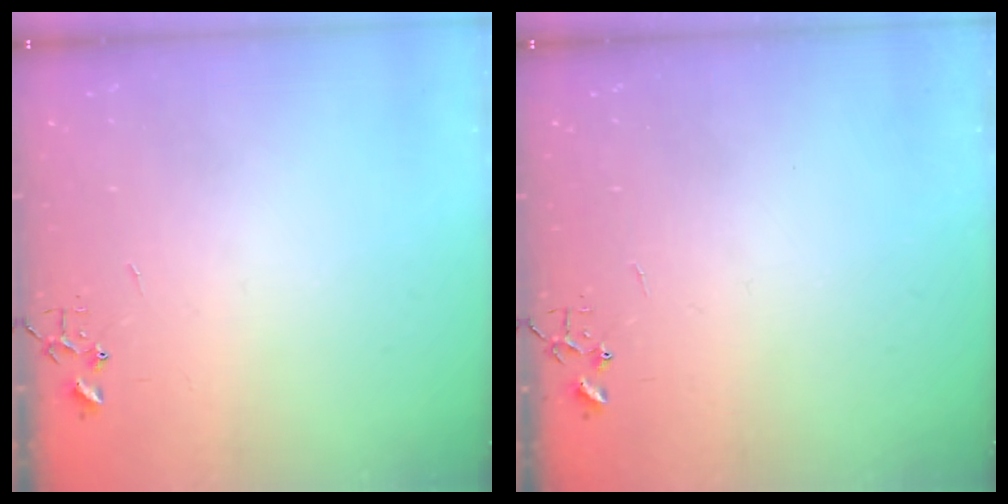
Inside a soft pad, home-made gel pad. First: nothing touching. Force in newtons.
{"total": 0.0}